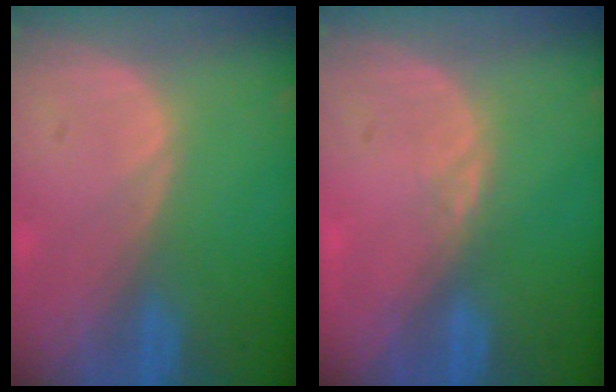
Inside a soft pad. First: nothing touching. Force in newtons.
{"total": 1.1, "press": 1.0, "slide": 0.5}